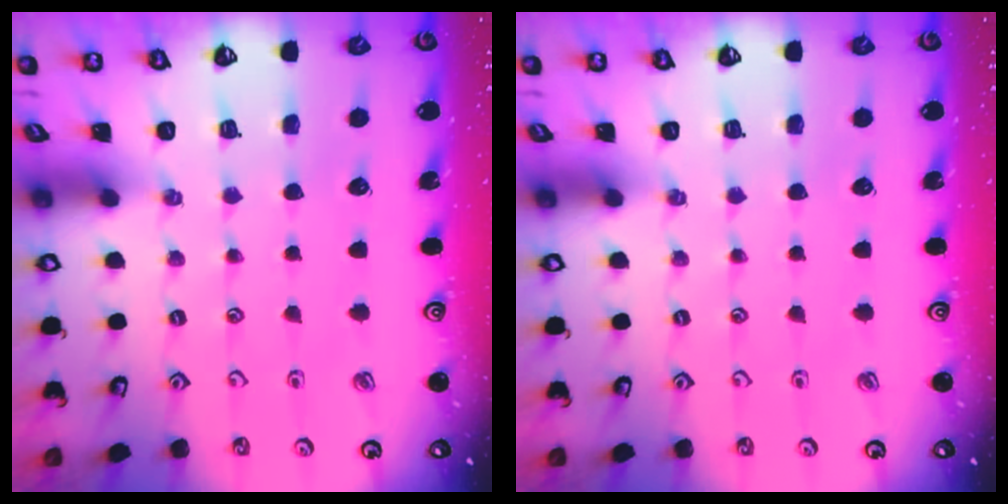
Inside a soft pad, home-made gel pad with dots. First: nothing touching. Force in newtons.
{"total": 0.0}